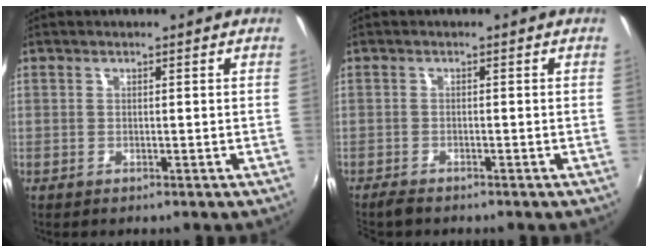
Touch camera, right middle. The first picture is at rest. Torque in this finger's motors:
{"motor_torque": [0.17, -0.17, 0.12, 0.09]}